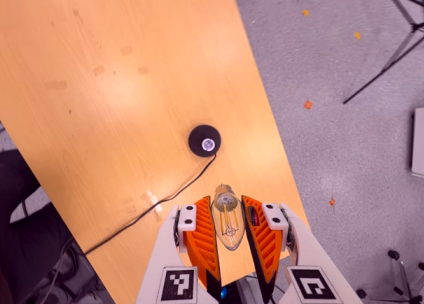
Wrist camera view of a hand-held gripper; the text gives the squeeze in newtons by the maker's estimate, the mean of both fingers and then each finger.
{"total": 11.3, "left": 11.7, "right": 10.9}